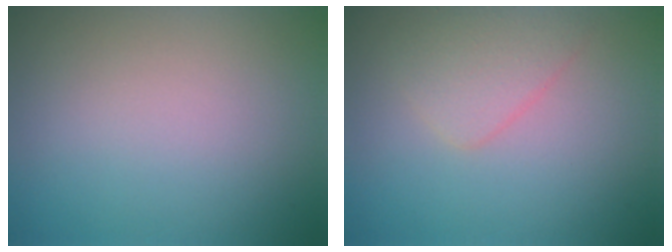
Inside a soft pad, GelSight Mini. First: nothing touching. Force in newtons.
{"total": 2.2, "press": 2.2, "slide": 0.0}